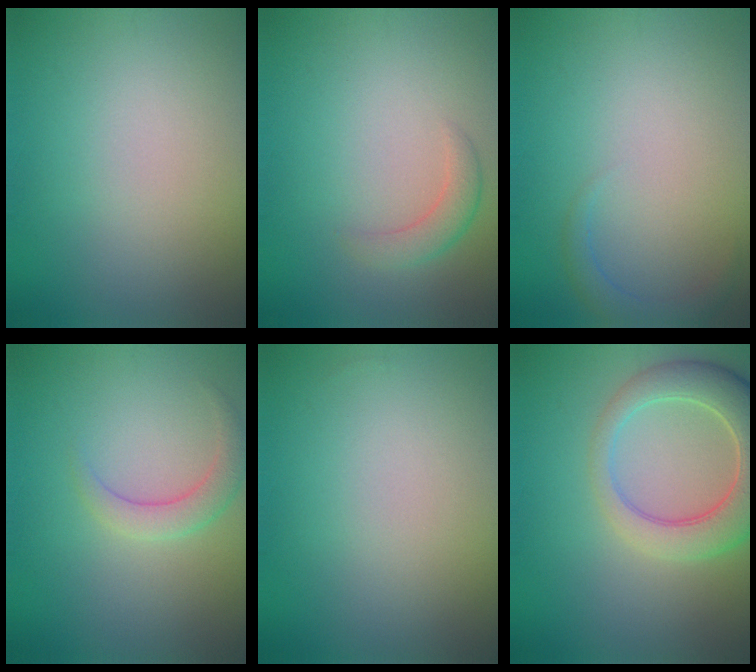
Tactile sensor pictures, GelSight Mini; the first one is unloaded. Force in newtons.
{"total": 2.0, "press": 2.0, "slide": 0.1}
{"total": 1.5, "press": 1.5, "slide": 0.1}
{"total": 2.2, "press": 2.2, "slide": 0.2}
{"total": 0.0}
{"total": 6.3, "press": 6.3, "slide": 0.7}